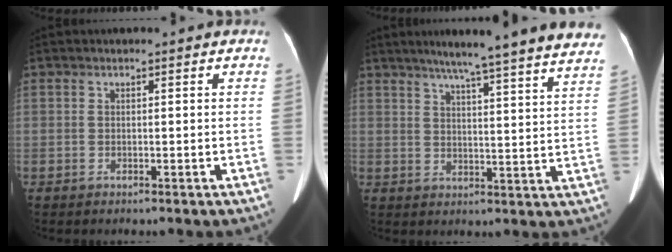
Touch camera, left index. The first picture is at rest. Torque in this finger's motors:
{"motor_torque": [0.68, -1.02, 0.34, 0.14]}